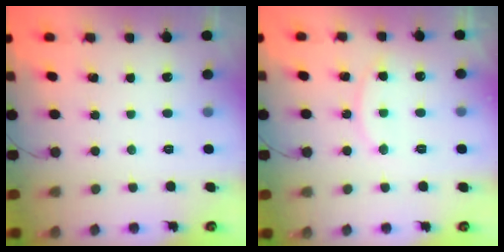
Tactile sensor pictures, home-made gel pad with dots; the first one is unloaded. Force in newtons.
{"total": 9.4, "press": 9.4, "slide": 0.7}